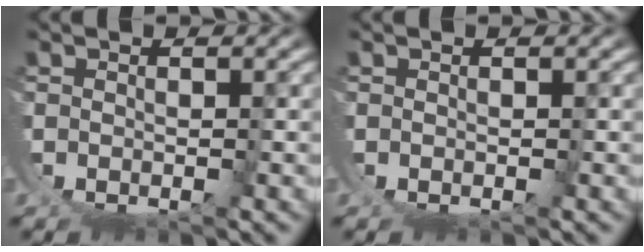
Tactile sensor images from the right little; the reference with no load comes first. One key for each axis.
{"total": 0.0}